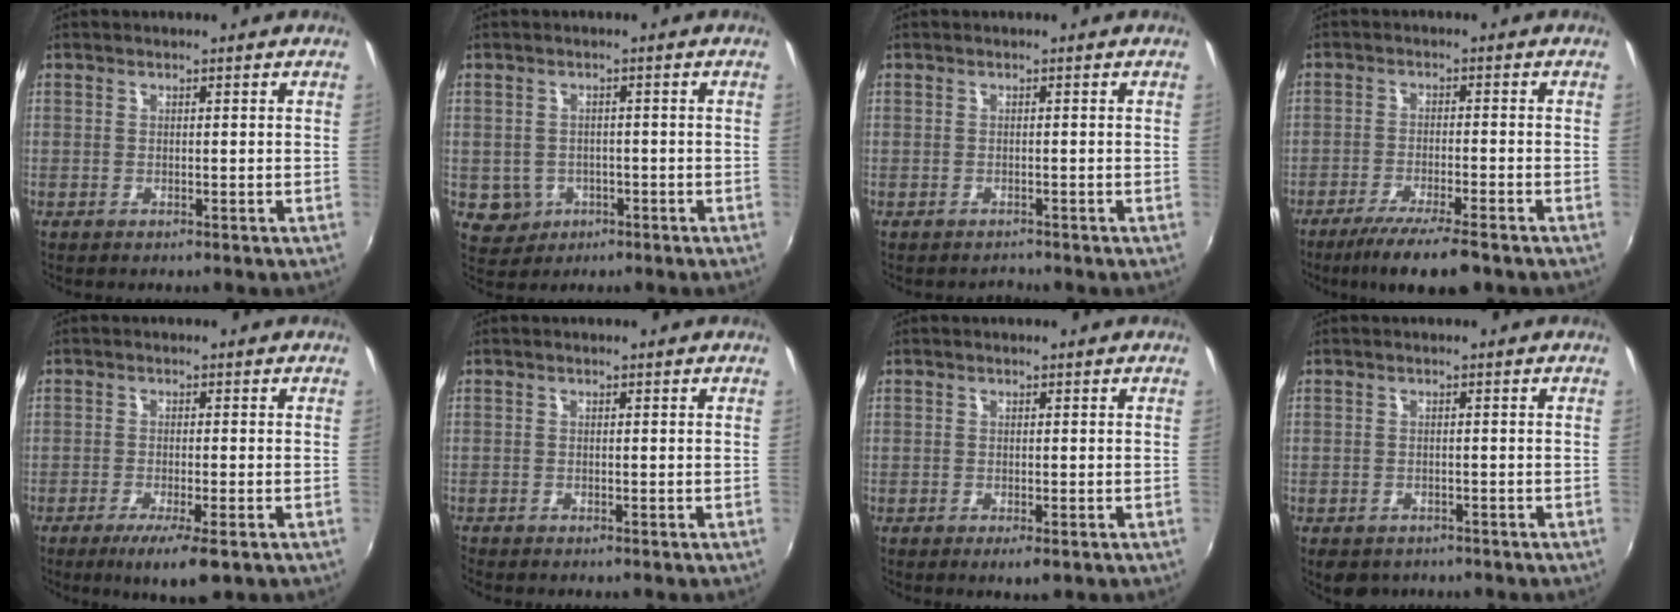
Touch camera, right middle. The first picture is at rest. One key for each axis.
{"total": 4.7, "fx": -1.4, "fy": 4.4, "fz": 1.1, "tx": -0.035, "ty": 0.003, "tz": -0.010}
{"total": 0.9, "fx": -0.9, "fy": 0.1, "fz": -0.3, "tx": 0.004, "ty": -0.001, "tz": -0.012}
{"total": 9.3, "fx": -7.1, "fy": 0.9, "fz": 5.9, "tx": -0.121, "ty": -0.024, "tz": -0.118}
{"total": 6.1, "fx": -3.6, "fy": 0.9, "fz": 4.8, "tx": -0.094, "ty": -0.019, "tz": -0.058}
{"total": 0.6, "fx": -0.6, "fy": 0.1, "fz": 0.0, "tx": -0.001, "ty": -0.004, "tz": -0.014}
{"total": 1.6, "fx": -0.7, "fy": 0.6, "fz": 1.2, "tx": -0.025, "ty": -0.008, "tz": -0.011}
{"total": 4.1, "fx": -2.8, "fy": 2.5, "fz": 1.6, "tx": -0.039, "ty": -0.016, "tz": -0.036}